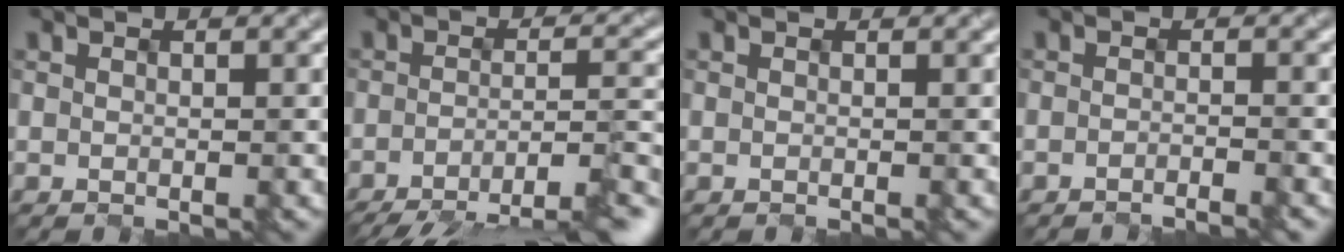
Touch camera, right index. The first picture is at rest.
{"total": 9.5, "force": [-7.1, 1.5, 6.1], "torque": [-0.081, -0.006, -0.097]}
{"total": 0.0}
{"total": 1.7, "force": [-1.6, 0.1, 0.5], "torque": [0.004, -0.005, -0.031]}